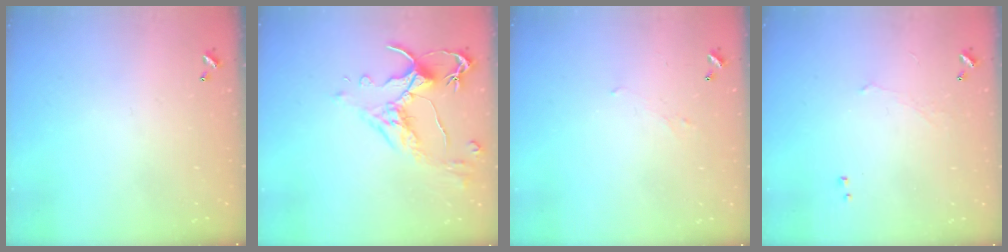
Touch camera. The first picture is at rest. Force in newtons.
{"total": 2.6, "press": 2.2, "slide": 1.4}
{"total": 0.7, "press": 0.2, "slide": 0.7}
{"total": 0.6, "press": 0.4, "slide": 0.5}